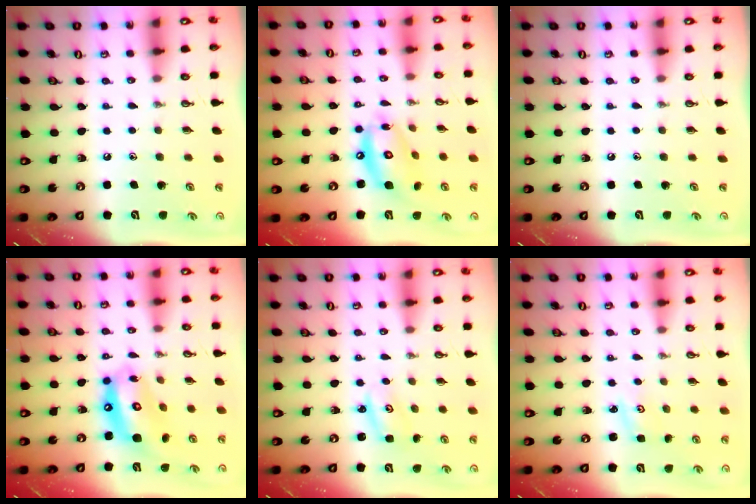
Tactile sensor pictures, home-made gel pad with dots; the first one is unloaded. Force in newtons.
{"total": 13.5, "press": 13.4, "slide": 1.3}
{"total": 0.0}
{"total": 14.6, "press": 14.5, "slide": 1.4}
{"total": 2.6, "press": 2.6, "slide": 0.1}
{"total": 2.5, "press": 2.5, "slide": 0.3}